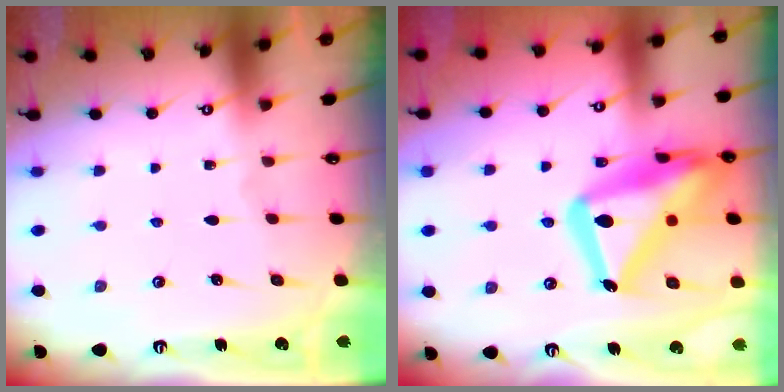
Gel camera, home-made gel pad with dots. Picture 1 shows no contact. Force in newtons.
{"total": 24.9, "press": 24.8, "slide": 2.1}